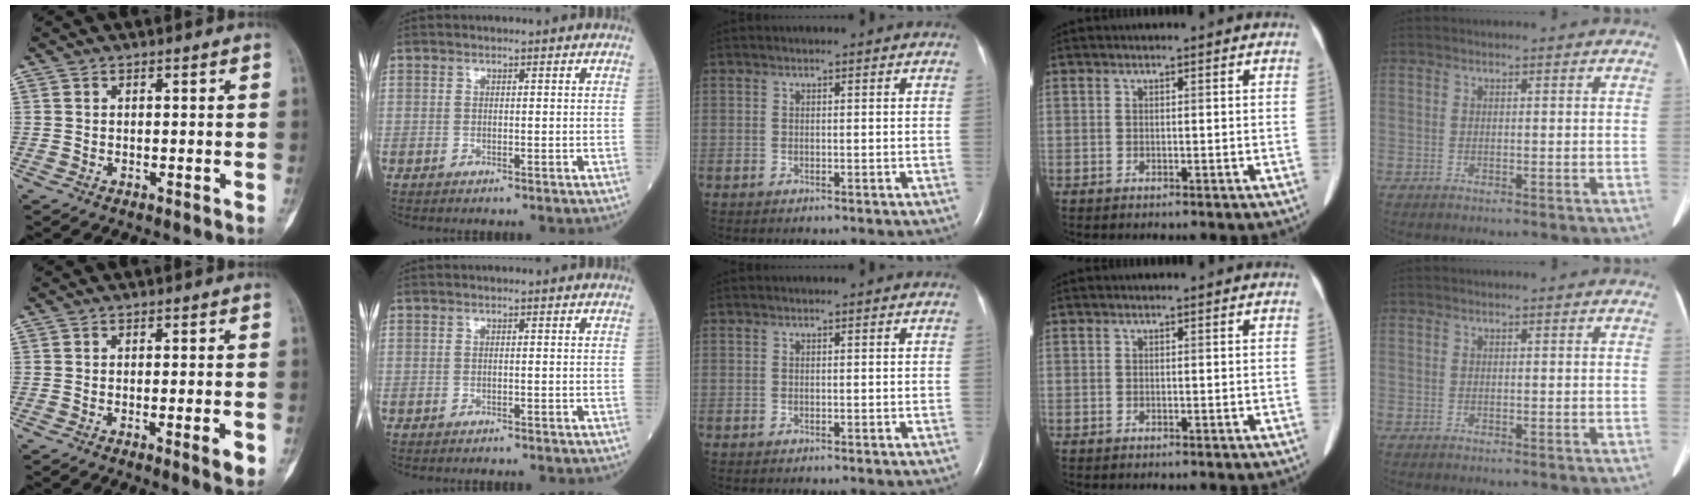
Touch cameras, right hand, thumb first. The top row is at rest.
{"thumb": {"total": 4.1, "force": [-1.2, 0.7, 3.8], "torque": [-0.054, -0.004, -0.015]}, "index": {"total": 0.5, "force": [-0.5, 0.1, 0.2], "torque": [-0.008, -0.001, -0.009]}}